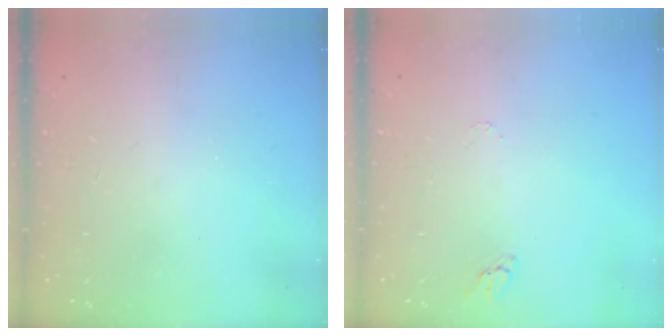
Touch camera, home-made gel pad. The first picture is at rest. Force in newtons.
{"total": 3.2, "press": 3.2, "slide": 0.3}